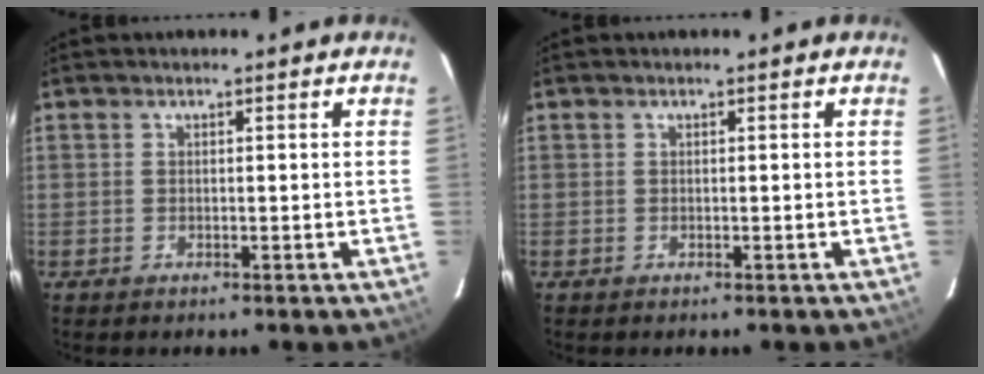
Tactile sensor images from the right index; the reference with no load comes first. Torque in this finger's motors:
{"motor_torque": [0.00, 0.00, 0.00, 0.00]}